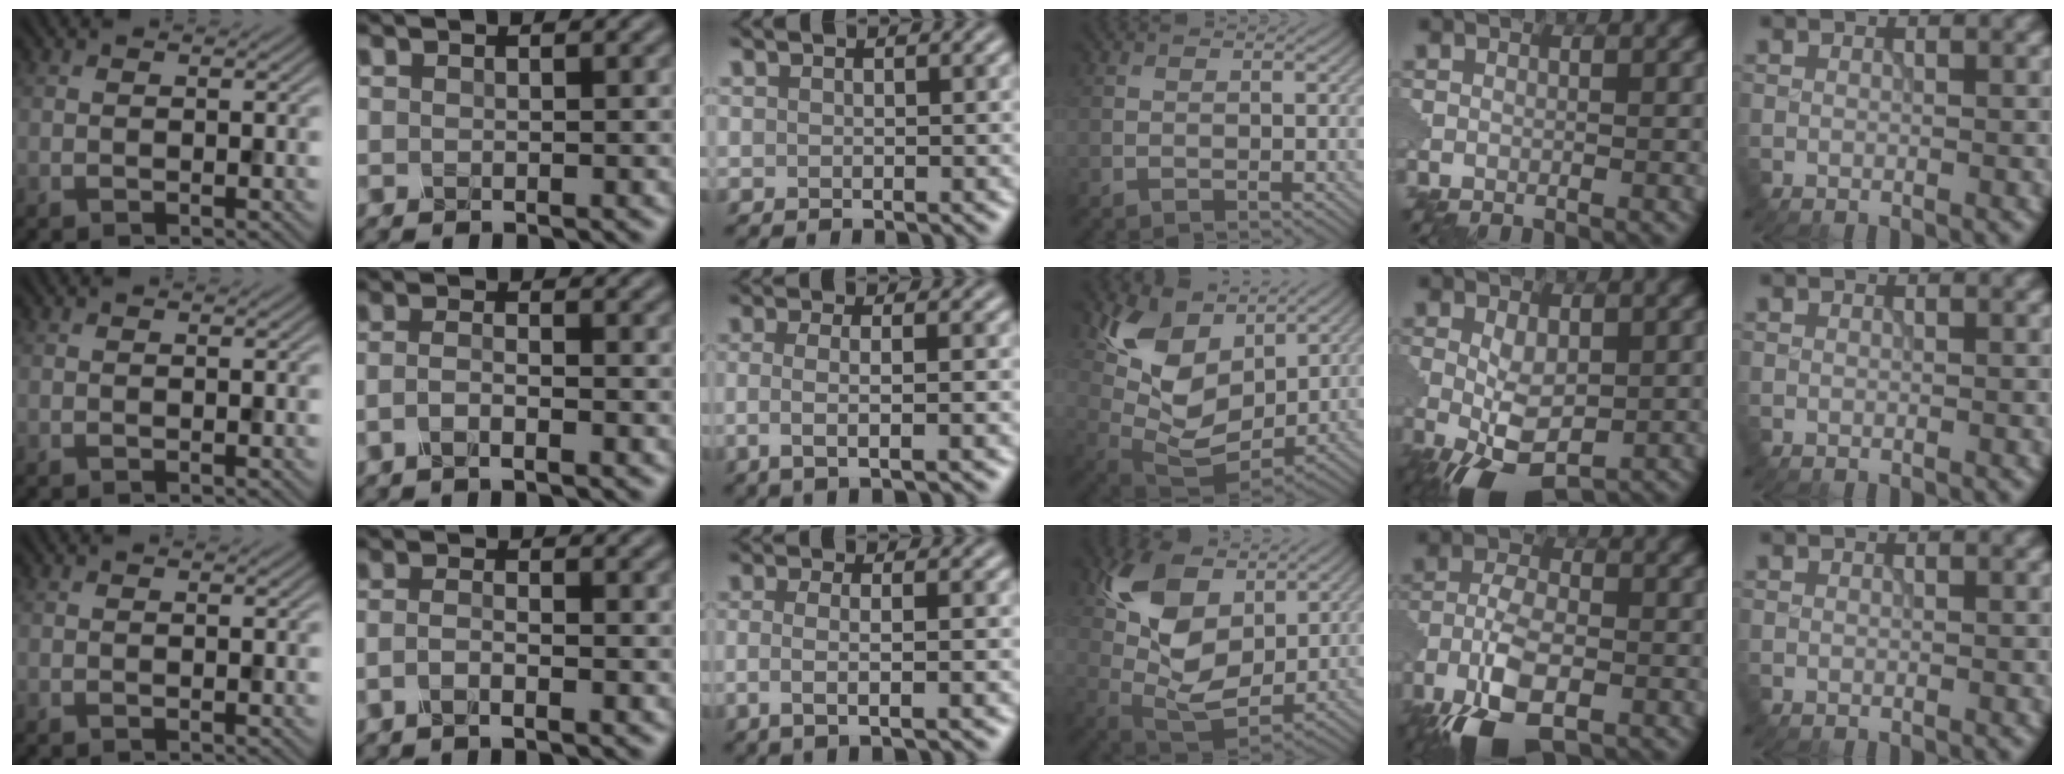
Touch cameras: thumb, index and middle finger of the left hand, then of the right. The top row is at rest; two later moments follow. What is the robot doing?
{"motion": "insert", "object": "pin"}